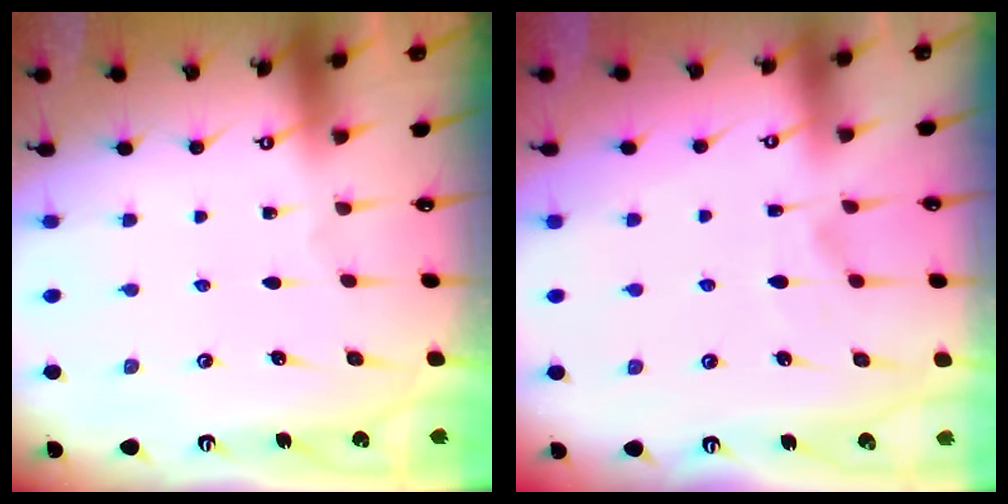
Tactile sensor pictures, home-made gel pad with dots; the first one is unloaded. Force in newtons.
{"total": 2.5, "press": 2.2, "slide": 1.2}